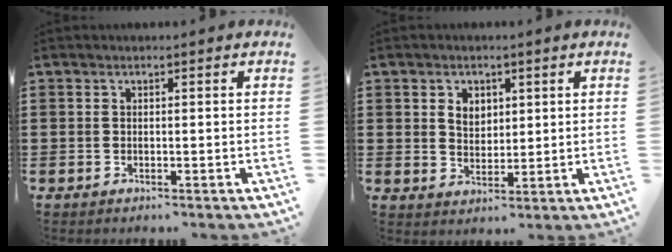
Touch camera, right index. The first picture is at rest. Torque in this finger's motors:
{"motor_torque": [0.07, -0.04, 0.10, 0.06]}